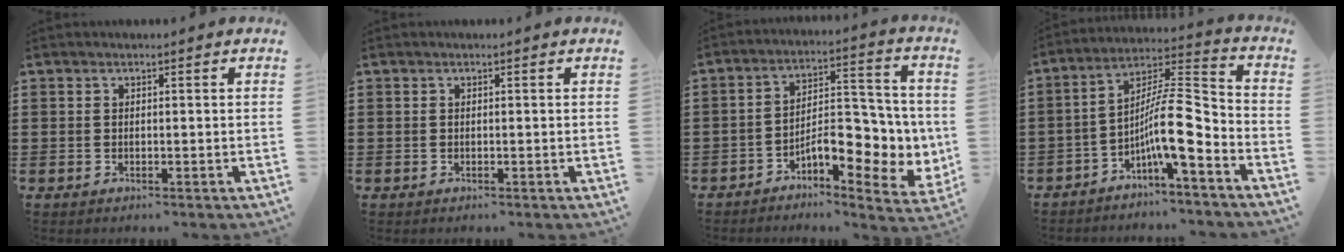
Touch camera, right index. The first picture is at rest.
{"total": 0.0}
{"total": 9.5, "force": [-2.9, 4.7, 7.8], "torque": [-0.099, -0.003, -0.051]}
{"total": 10.9, "force": [-4.5, 2.2, 9.7], "torque": [-0.178, -0.011, -0.089]}